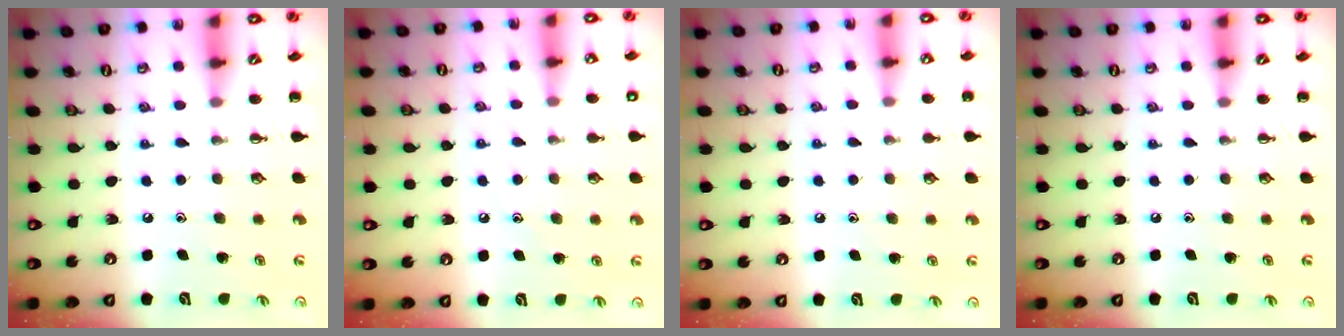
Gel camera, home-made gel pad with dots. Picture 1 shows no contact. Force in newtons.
{"total": 6.9, "press": 6.7, "slide": 1.5}
{"total": 5.2, "press": 4.9, "slide": 1.8}
{"total": 0.0}